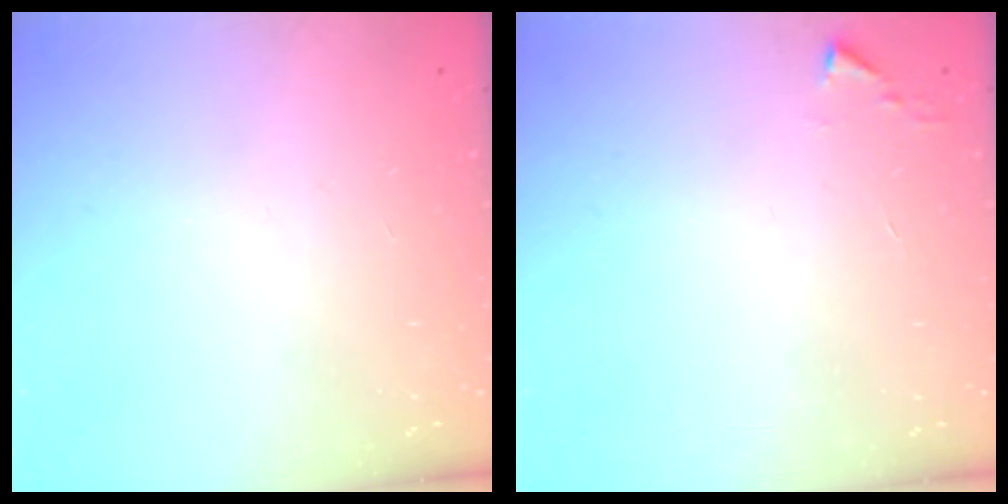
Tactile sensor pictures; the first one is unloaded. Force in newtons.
{"total": 1.1, "press": 1.1, "slide": 0.1}